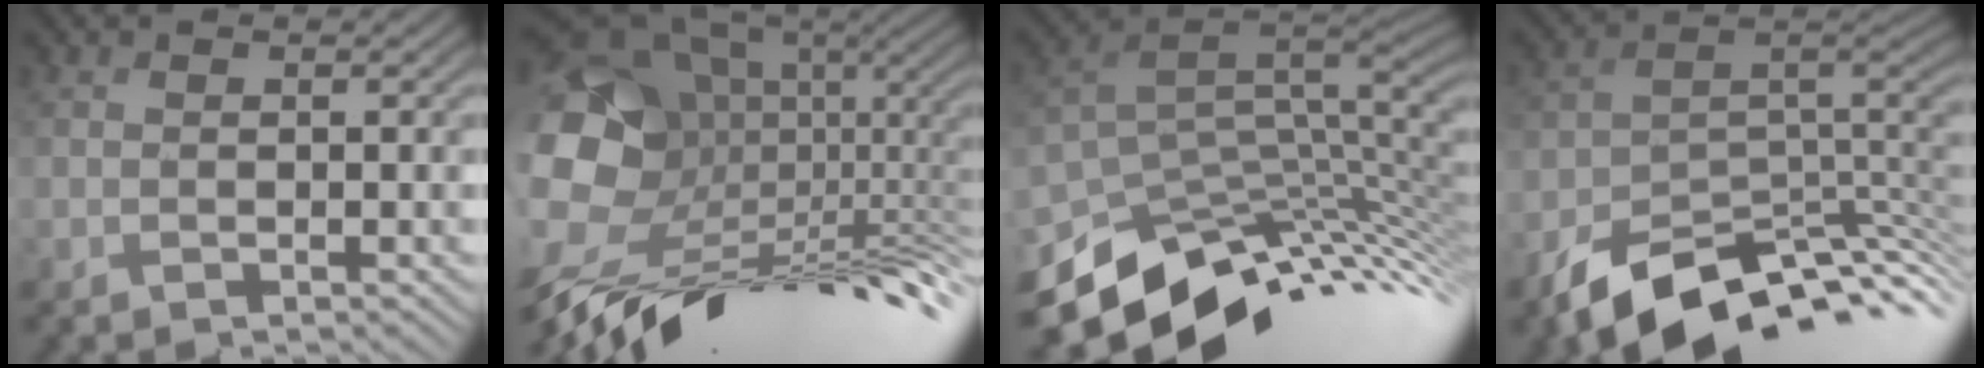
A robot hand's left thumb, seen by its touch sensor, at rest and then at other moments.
{"total": 18.8, "force": [-4.4, 11.0, 14.6], "torque": [-0.273, -0.017, -0.060]}
{"total": 12.7, "force": [-4.4, 7.3, 9.4], "torque": [-0.195, -0.029, -0.065]}
{"total": 12.6, "force": [-7.9, 6.3, 7.5], "torque": [-0.142, -0.016, -0.126]}